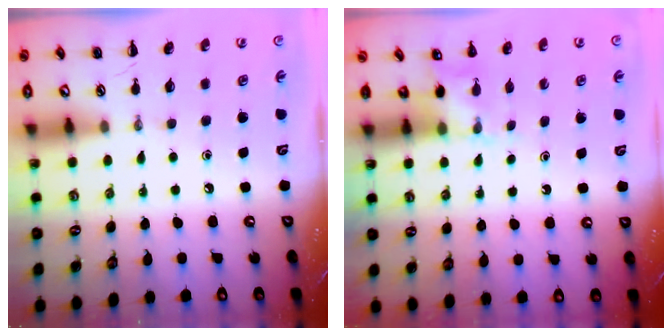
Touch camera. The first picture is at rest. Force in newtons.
{"total": 3.7, "press": 3.6, "slide": 1.1}